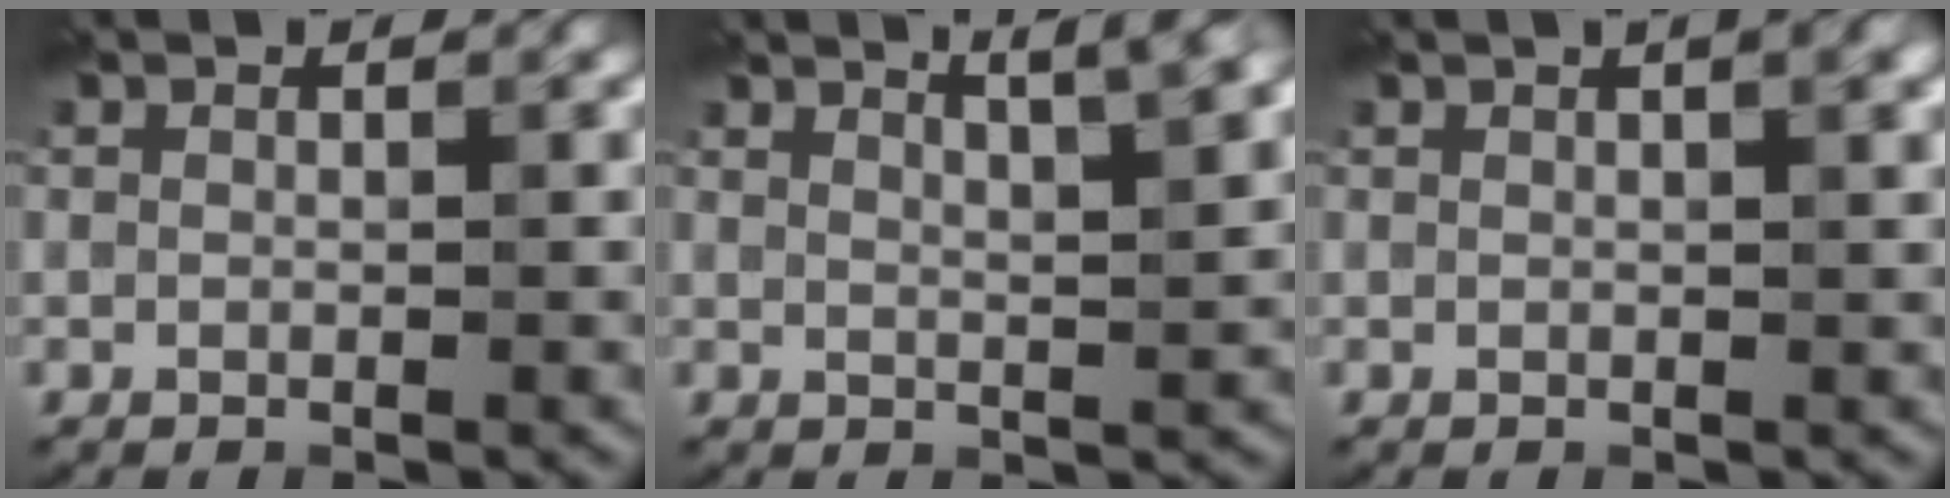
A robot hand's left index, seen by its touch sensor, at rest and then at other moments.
{"total": 4.5, "force": [3.4, 0.9, 2.9], "torque": [-0.023, 0.019, 0.028]}
{"total": 3.1, "force": [1.7, 1.1, 2.4], "torque": [-0.012, 0.005, 0.009]}